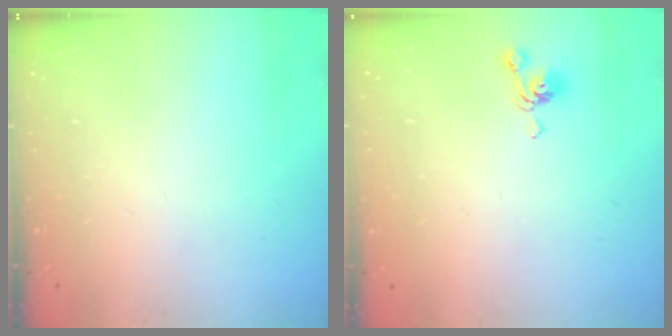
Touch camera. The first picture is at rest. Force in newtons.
{"total": 5.6, "press": 5.6, "slide": 0.1}